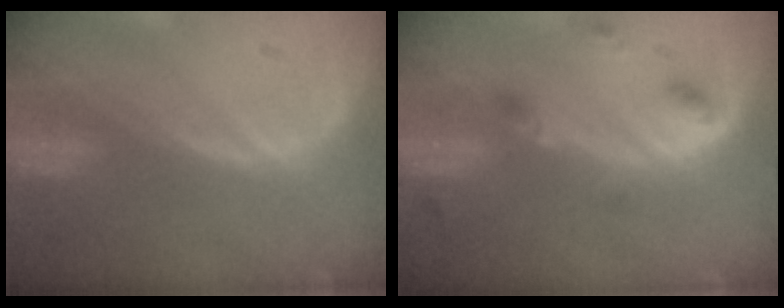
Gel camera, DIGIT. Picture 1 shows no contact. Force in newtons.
{"total": 4.2, "press": 3.9, "slide": 1.5}